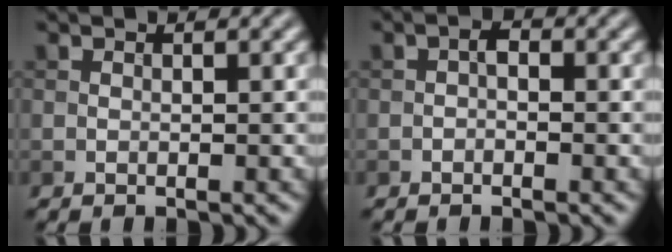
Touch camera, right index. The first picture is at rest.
{"total": 1.1, "force": [-0.5, 0.6, 0.8], "torque": [-0.012, 0.003, -0.011]}